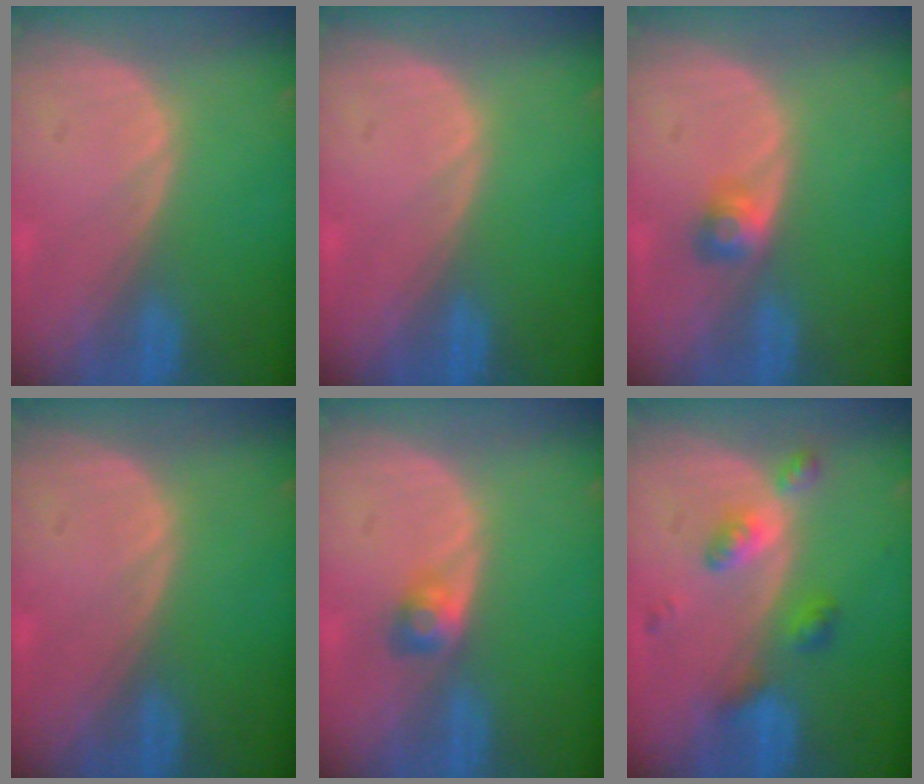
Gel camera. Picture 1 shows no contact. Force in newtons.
{"total": 0.0}
{"total": 2.6, "press": 2.3, "slide": 1.1}
{"total": 0.0}
{"total": 2.4, "press": 2.3, "slide": 0.7}
{"total": 4.9, "press": 4.9, "slide": 0.2}